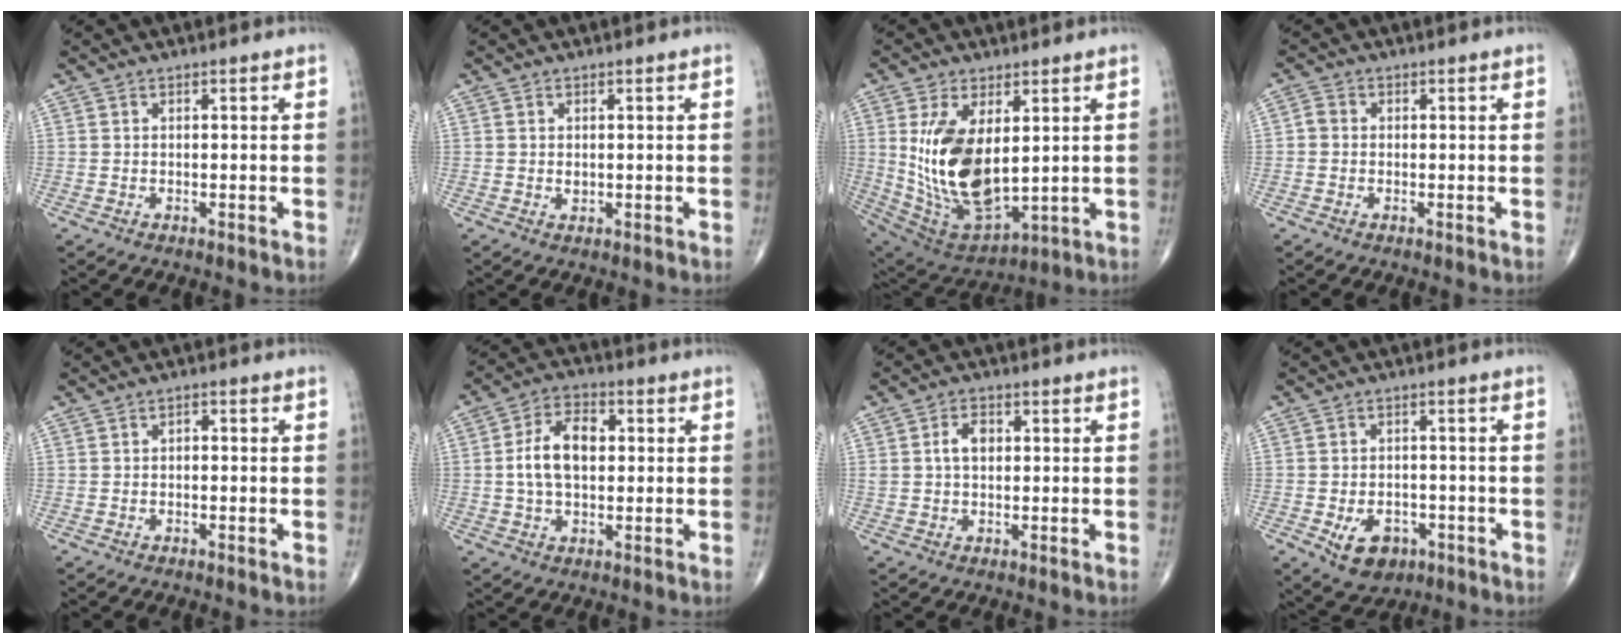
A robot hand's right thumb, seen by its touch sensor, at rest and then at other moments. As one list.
[{"total": 0.9, "force": [0.1, 0.6, 0.6], "torque": [-0.007, -0.001, 0.004]}, {"total": 17.7, "force": [2.6, 9.1, 14.9], "torque": [-0.277, -0.021, 0.075]}, {"total": 1.9, "force": [-0.2, 1.7, 0.8], "torque": [-0.008, 0.005, -0.009]}, {"total": 1.1, "force": [-0.1, 0.7, 0.8], "torque": [-0.006, 0.006, -0.006]}, {"total": 9.7, "force": [0.7, 6.0, 7.6], "torque": [-0.131, 0.017, 0.007]}, {"total": 3.9, "force": [0.7, 2.5, 3.0], "torque": [-0.051, 0.005, 0.012]}, {"total": 7.4, "force": [-3.0, 5.2, 4.4], "torque": [-0.054, 0.013, -0.037]}]